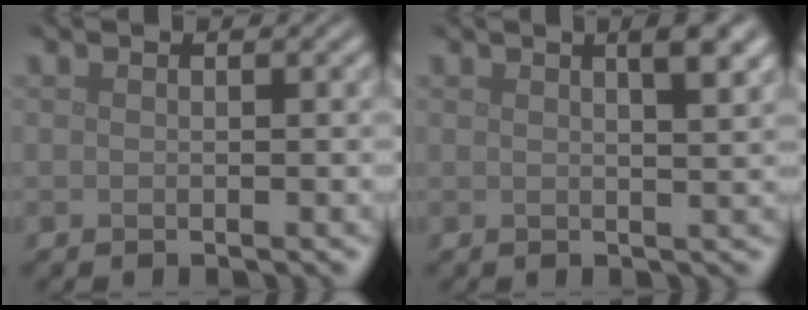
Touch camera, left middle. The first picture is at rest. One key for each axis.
{"total": 3.9, "fx": 1.9, "fy": 1.3, "fz": 3.1, "tx": -0.015, "ty": 0.013, "tz": 0.007}